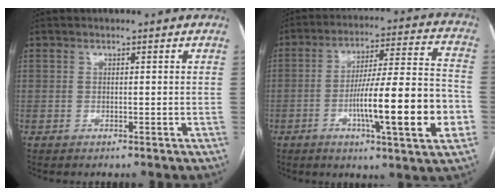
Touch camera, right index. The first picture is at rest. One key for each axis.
{"total": 18.4, "fx": -5.0, "fy": 1.1, "fz": 17.7, "tx": -0.260, "ty": 0.006, "tz": -0.074}